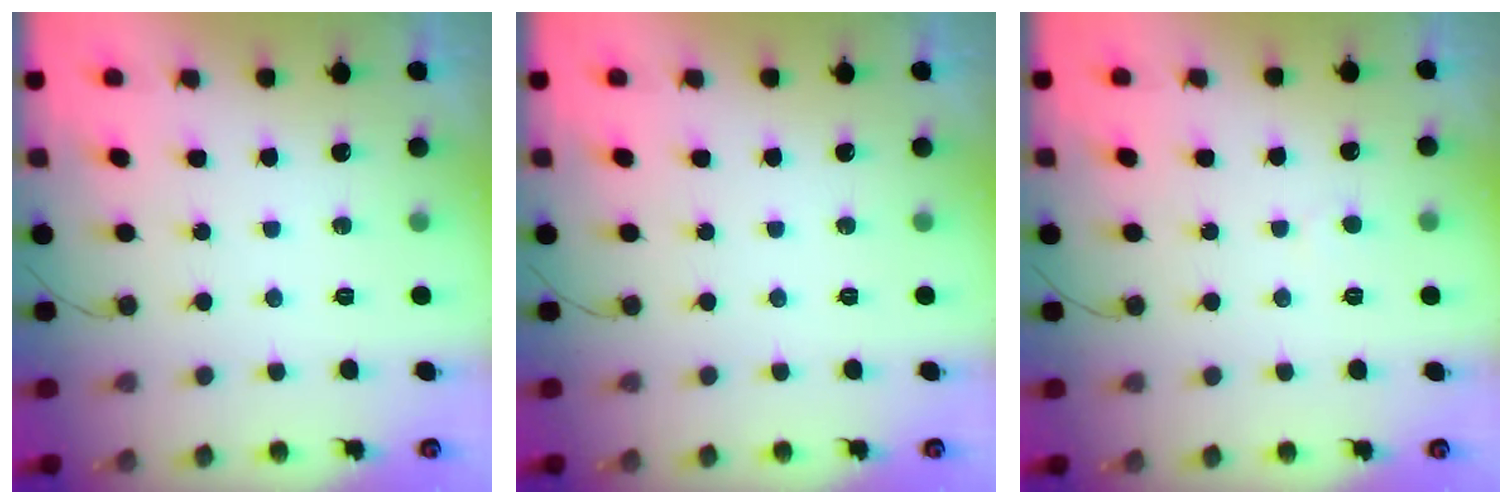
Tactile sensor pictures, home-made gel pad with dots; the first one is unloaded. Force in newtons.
{"total": 0.0}
{"total": 2.7, "press": 2.7, "slide": 0.3}